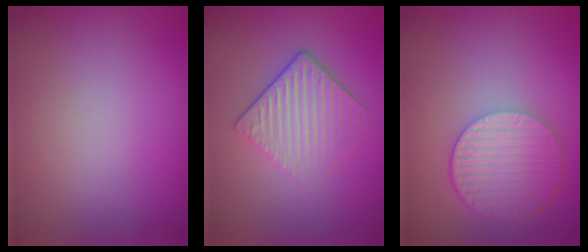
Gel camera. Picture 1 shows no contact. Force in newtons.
{"total": 3.9, "press": 3.1, "slide": 2.3}
{"total": 6.1, "press": 4.5, "slide": 4.1}